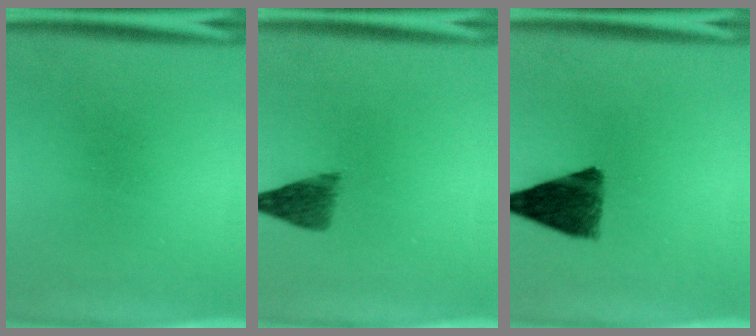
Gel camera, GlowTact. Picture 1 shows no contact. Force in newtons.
{"total": 4.1}
{"total": 9.4}